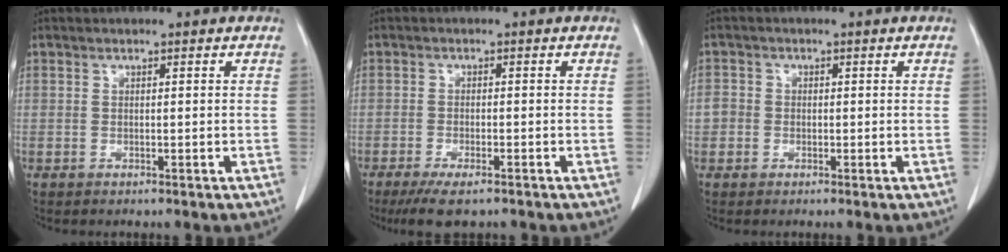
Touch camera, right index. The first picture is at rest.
{"total": 5.5, "force": [-4.0, 1.3, 3.6], "torque": [-0.055, -0.012, -0.063]}
{"total": 2.7, "force": [-0.4, 2.6, 0.7], "torque": [-0.004, 0.010, -0.010]}